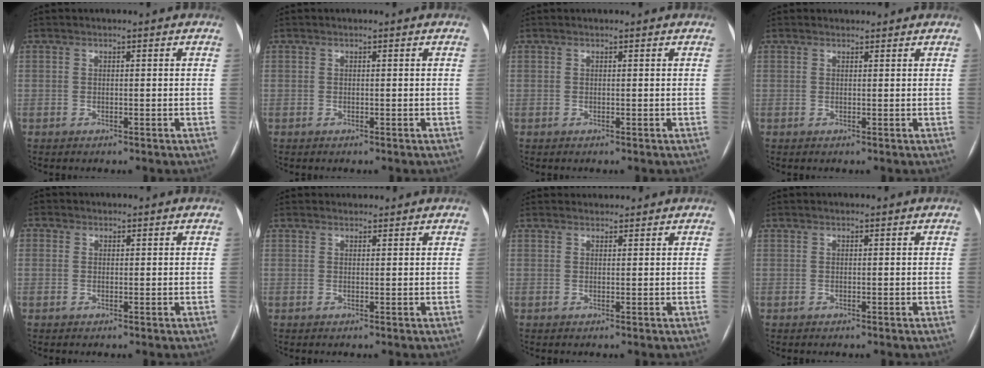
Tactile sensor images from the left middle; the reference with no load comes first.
{"total": 0.0}
{"total": 0.6, "force": [0.5, 0.1, 0.1], "torque": [-0.001, 0.010, 0.009]}
{"total": 1.2, "force": [1.2, 0.4, 0.0], "torque": [-0.006, 0.011, 0.017]}
{"total": 1.6, "force": [0.5, 1.5, 0.4], "torque": [-0.003, 0.005, 0.005]}
{"total": 1.6, "force": [1.5, 0.5, 0.0], "torque": [-0.003, 0.014, 0.023]}
{"total": 2.0, "force": [1.9, 0.6, -0.1], "torque": [-0.001, 0.018, 0.028]}
{"total": 0.0}